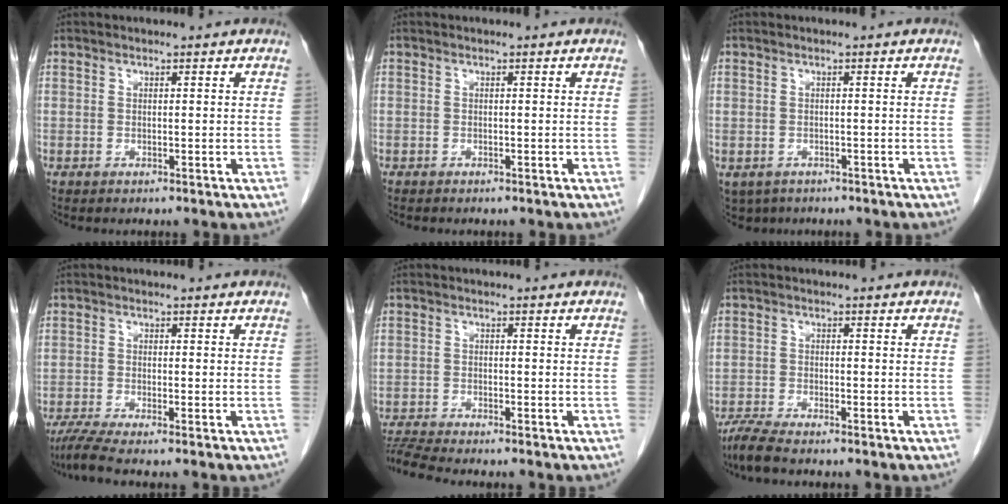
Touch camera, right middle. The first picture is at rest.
{"total": 0.6, "force": [-0.6, 0.2, 0.2], "torque": [-0.008, 0.000, -0.009]}
{"total": 4.8, "force": [-3.2, 3.4, 1.2], "torque": [-0.018, 0.000, -0.043]}
{"total": 3.5, "force": [-2.7, -0.4, 2.2], "torque": [-0.049, -0.012, -0.055]}
{"total": 4.7, "force": [-4.5, -1.0, 1.2], "torque": [-0.027, -0.018, -0.081]}
{"total": 3.6, "force": [-3.1, 0.0, 1.8], "torque": [-0.042, -0.012, -0.062]}